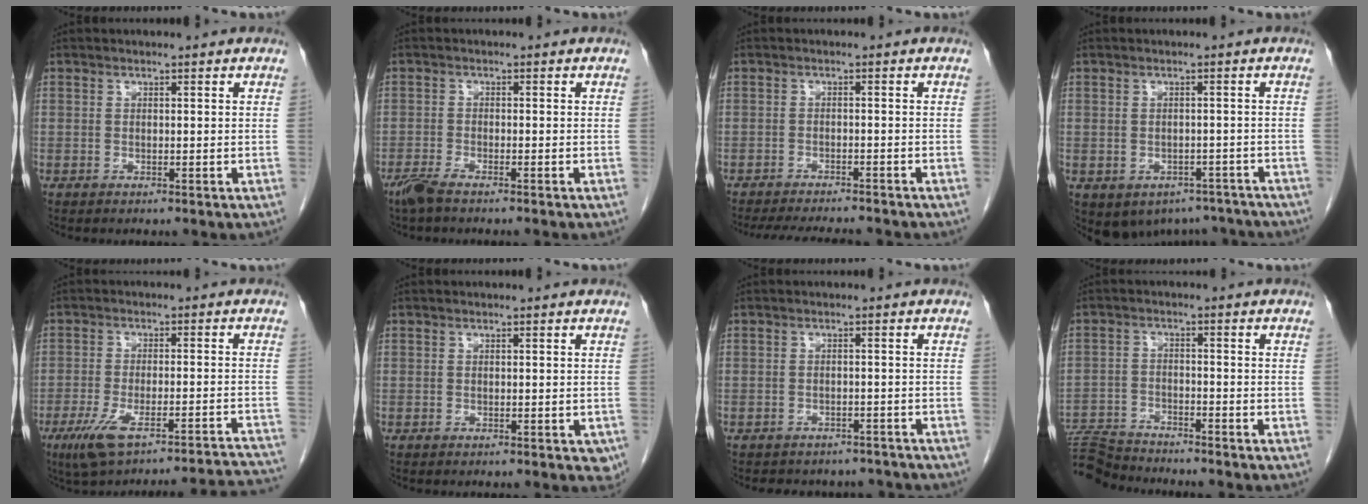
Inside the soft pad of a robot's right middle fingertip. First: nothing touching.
{"total": 3.0, "force": [-2.5, 0.3, 1.7], "torque": [-0.039, -0.007, -0.048]}
{"total": 10.7, "force": [-9.8, 1.5, 4.0], "torque": [-0.065, -0.011, -0.132]}
{"total": 9.5, "force": [-6.7, 6.4, 2.2], "torque": [-0.034, 0.013, -0.071]}
{"total": 19.2, "force": [-17.4, 0.8, 8.1], "torque": [-0.075, 0.002, -0.234]}
{"total": 1.6, "force": [-0.6, 0.8, 1.2], "torque": [-0.002, -0.001, -0.005]}
{"total": 8.0, "force": [-7.2, 3.3, 1.1], "torque": [-0.018, 0.010, -0.077]}
{"total": 8.4, "force": [-8.3, -0.1, 1.0], "torque": [-0.019, -0.003, -0.151]}